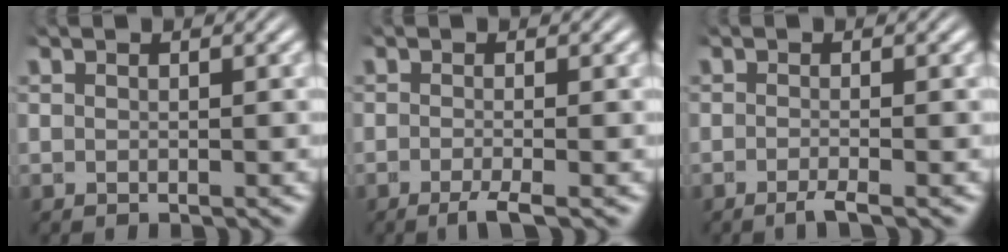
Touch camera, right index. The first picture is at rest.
{"total": 2.1, "force": [-1.4, 0.3, 1.4], "torque": [-0.025, 0.003, -0.029]}
{"total": 1.7, "force": [-1.3, 0.2, 1.0], "torque": [-0.013, 0.007, -0.030]}